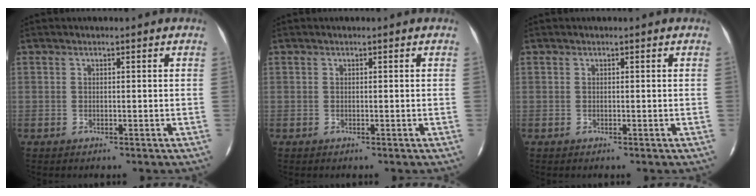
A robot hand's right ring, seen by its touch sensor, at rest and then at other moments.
{"total": 0.0}
{"total": 0.0}